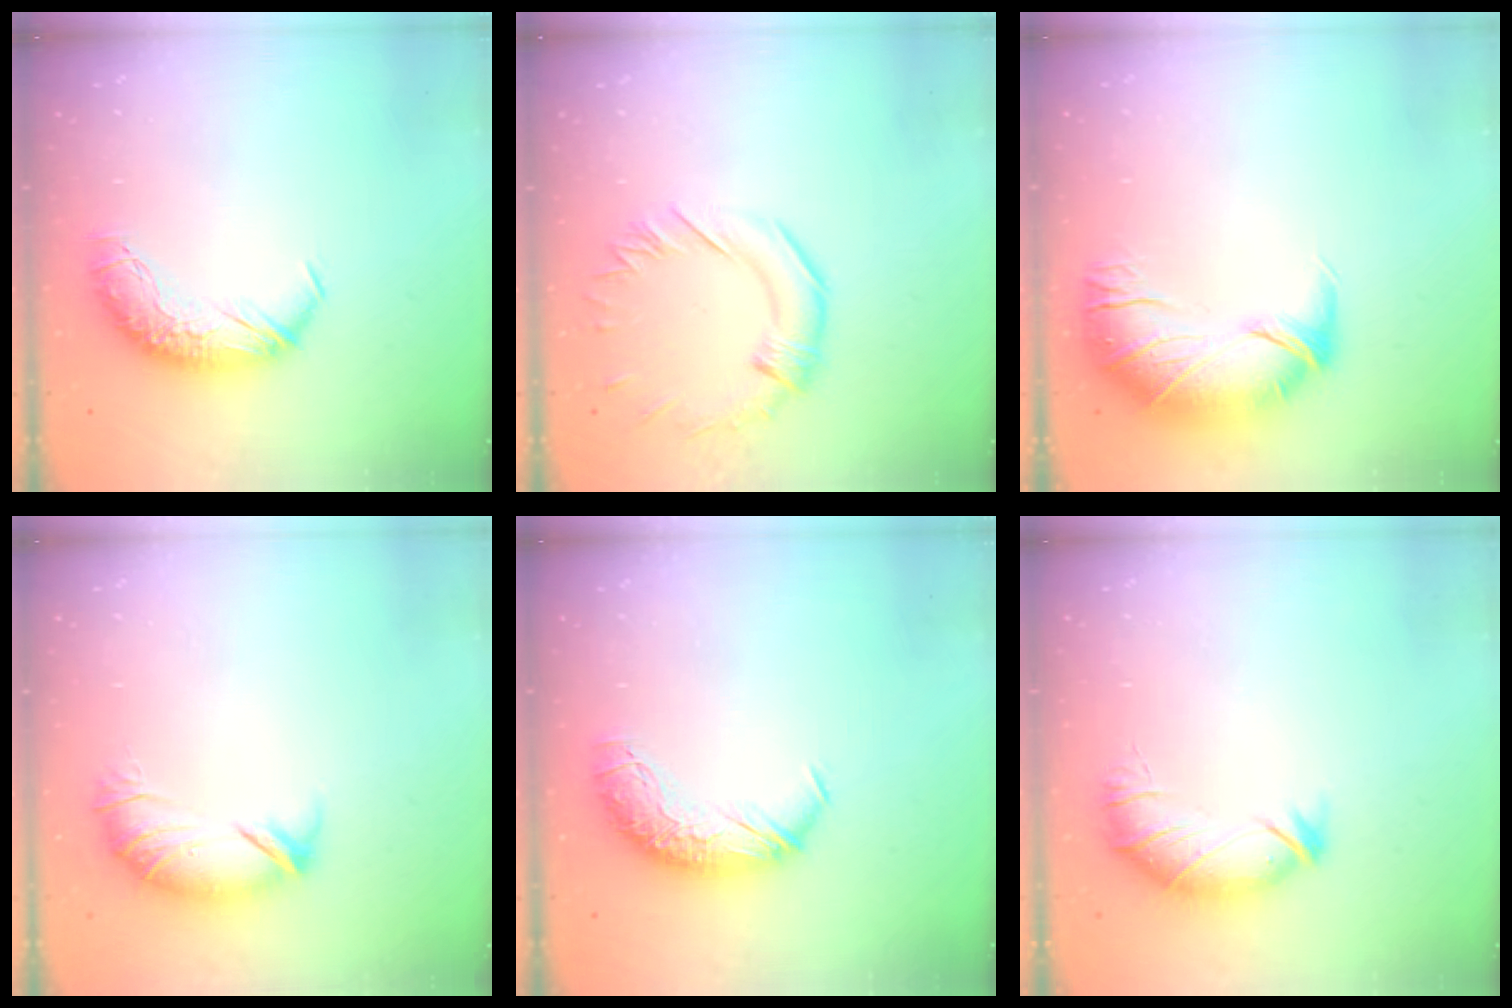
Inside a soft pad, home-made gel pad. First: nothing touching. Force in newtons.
{"total": 0.7, "press": 0.0, "slide": 0.7}
{"total": 2.7, "press": 0.8, "slide": 2.6}
{"total": 3.7, "press": 3.2, "slide": 1.8}
{"total": 0.0}
{"total": 3.2, "press": 2.5, "slide": 2.0}